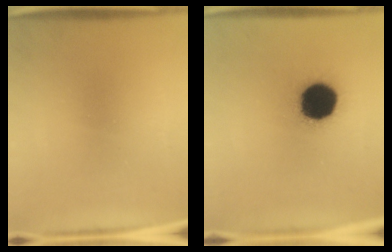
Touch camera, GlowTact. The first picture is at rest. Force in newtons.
{"total": 17.0}